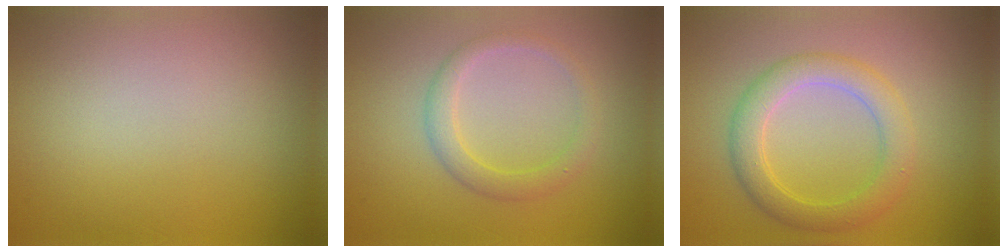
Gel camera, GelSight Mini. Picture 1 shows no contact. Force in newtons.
{"total": 2.3, "press": 2.3, "slide": 0.1}
{"total": 4.0, "press": 4.0, "slide": 0.1}